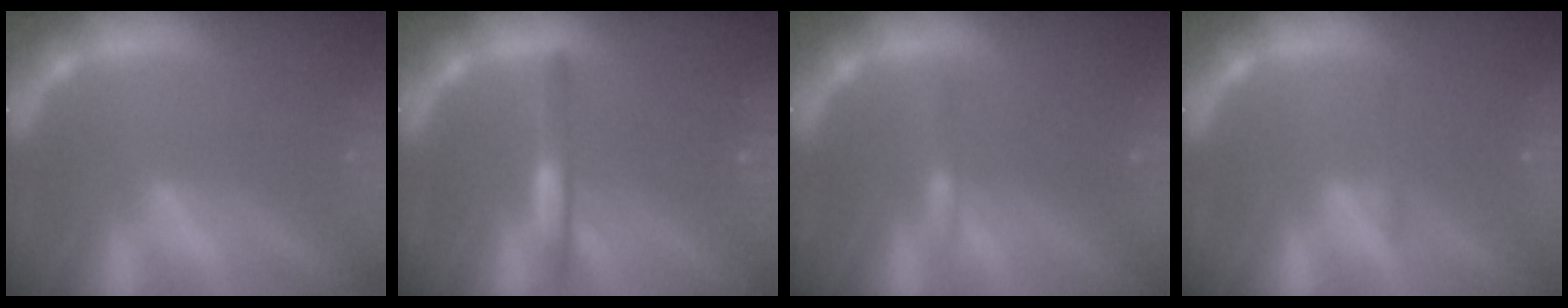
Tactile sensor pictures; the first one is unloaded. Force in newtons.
{"total": 2.4}
{"total": 0.9}
{"total": 0.9}